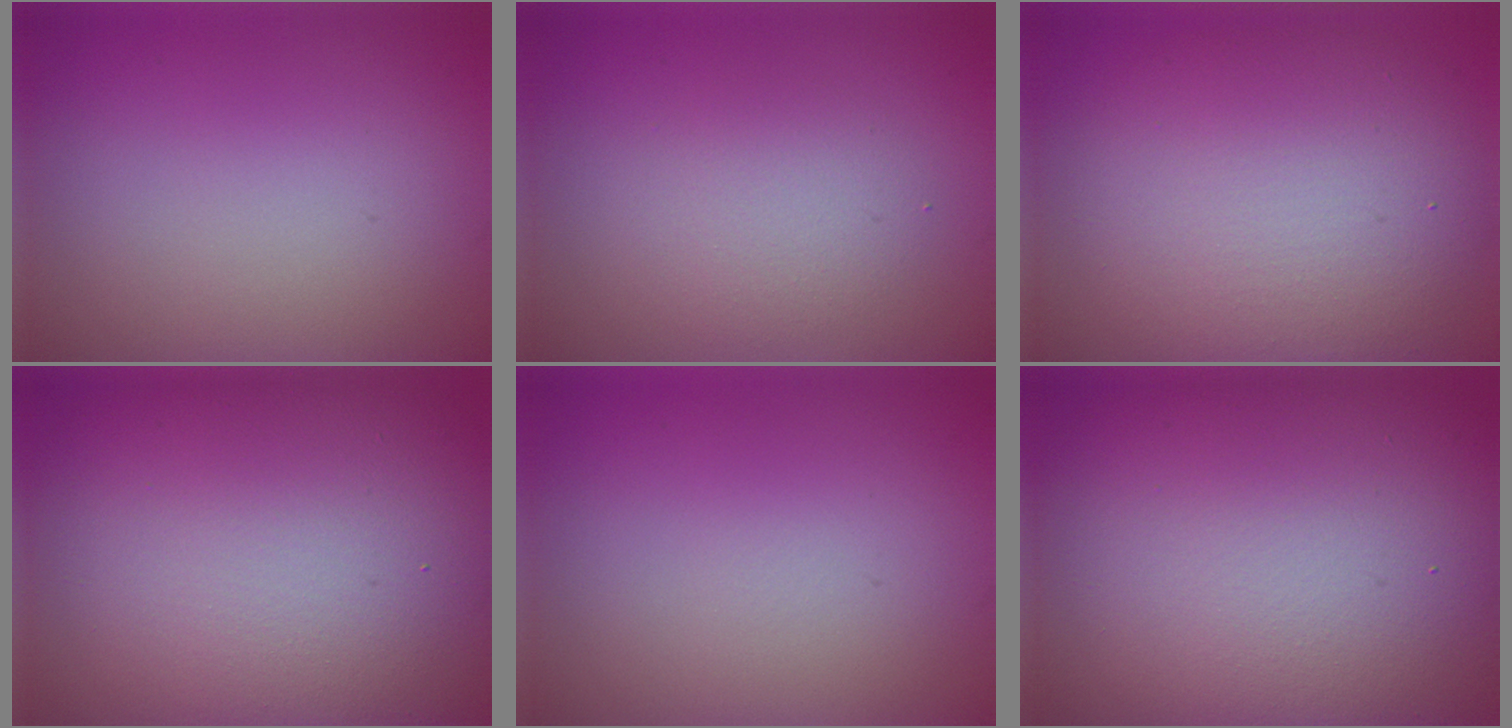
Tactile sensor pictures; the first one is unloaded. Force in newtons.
{"total": 2.5, "press": 2.4, "slide": 0.1}
{"total": 10.3, "press": 10.2, "slide": 0.6}
{"total": 17.3, "press": 17.2, "slide": 1.6}
{"total": 0.0}
{"total": 18.3, "press": 18.3, "slide": 0.7}